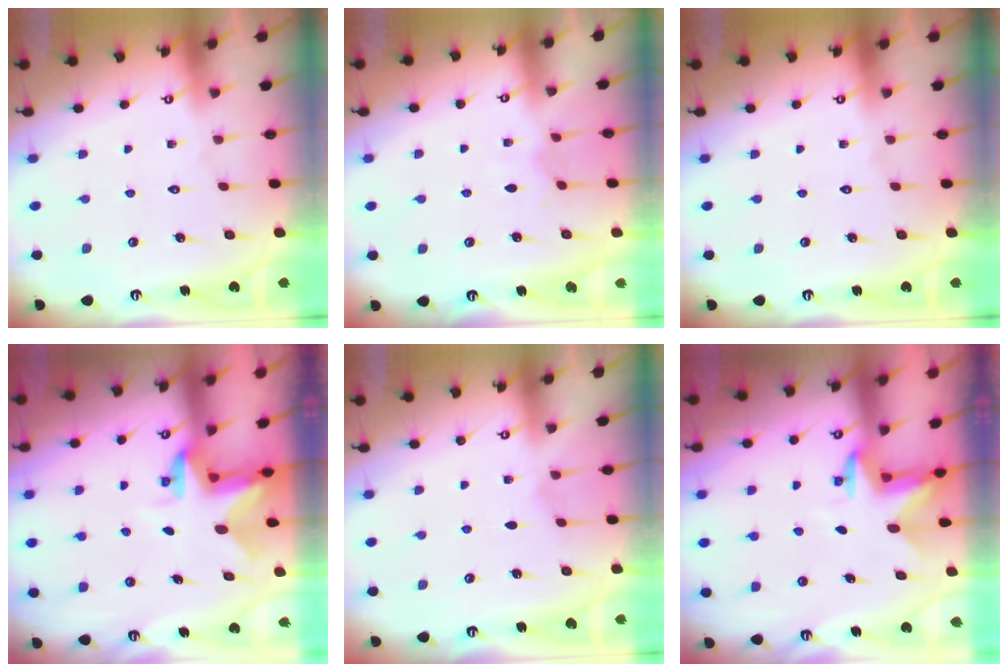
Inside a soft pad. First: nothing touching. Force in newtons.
{"total": 3.8, "press": 3.7, "slide": 0.5}
{"total": 0.0}
{"total": 3.0, "press": 3.0, "slide": 0.4}
{"total": 4.3, "press": 3.4, "slide": 2.5}
{"total": 3.0, "press": 2.9, "slide": 0.7}